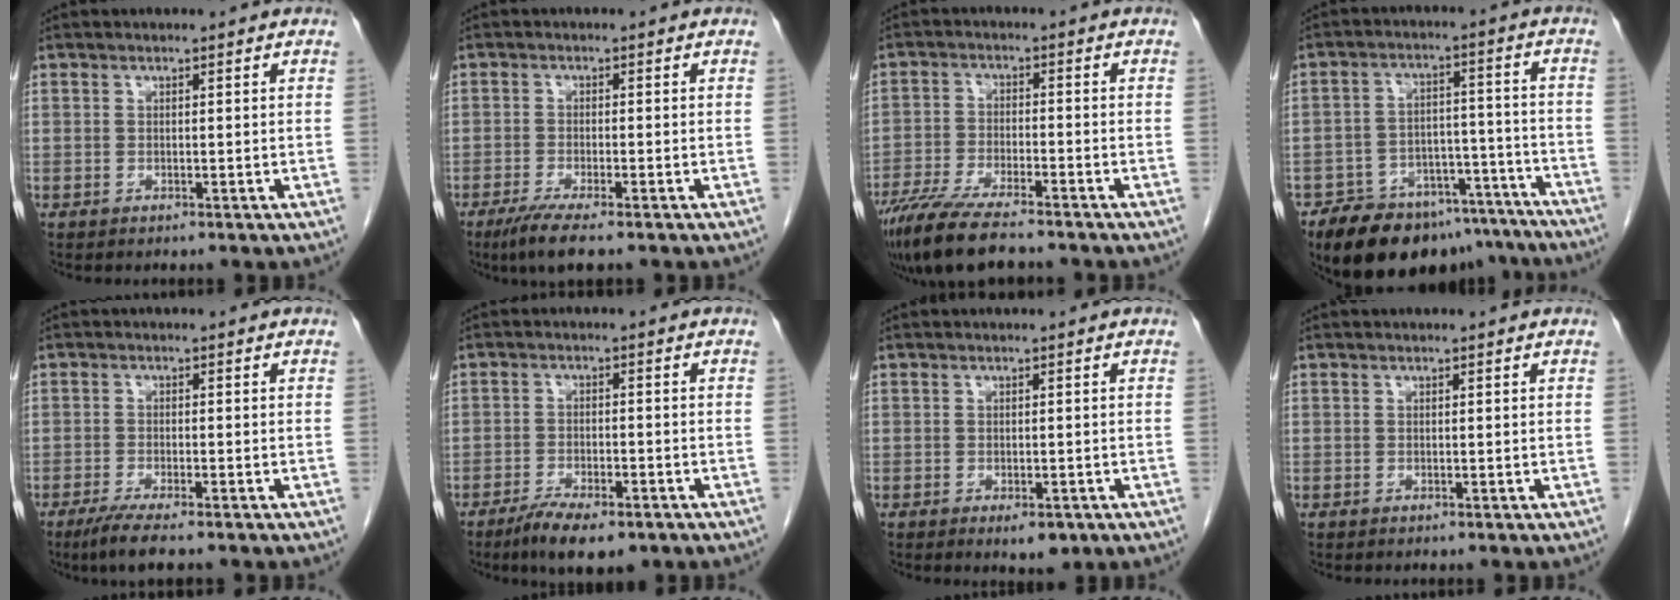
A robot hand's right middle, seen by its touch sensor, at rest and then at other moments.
{"total": 5.3, "force": [-3.7, 0.5, 3.8], "torque": [-0.069, -0.014, -0.063]}
{"total": 11.4, "force": [-9.4, 1.7, 6.3], "torque": [-0.106, -0.028, -0.158]}
{"total": 18.5, "force": [-14.9, 8.4, 7.0], "torque": [-0.100, 0.022, -0.207]}
{"total": 5.0, "force": [-3.7, 0.3, 3.3], "torque": [-0.058, -0.012, -0.062]}
{"total": 7.5, "force": [-5.3, 2.2, 4.9], "torque": [-0.075, -0.009, -0.083]}
{"total": 2.8, "force": [-1.5, 1.2, 2.1], "torque": [-0.024, -0.001, -0.013]}
{"total": 0.0}